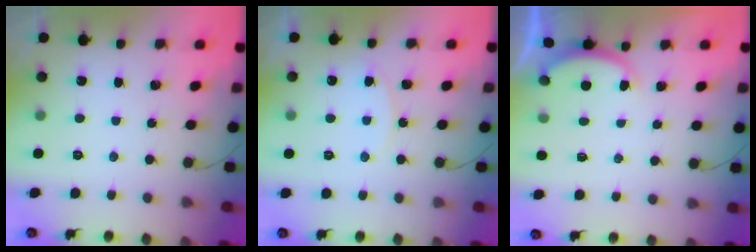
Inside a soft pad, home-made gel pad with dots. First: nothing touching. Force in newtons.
{"total": 5.3, "press": 5.2, "slide": 0.6}
{"total": 1.3, "press": 1.2, "slide": 0.5}